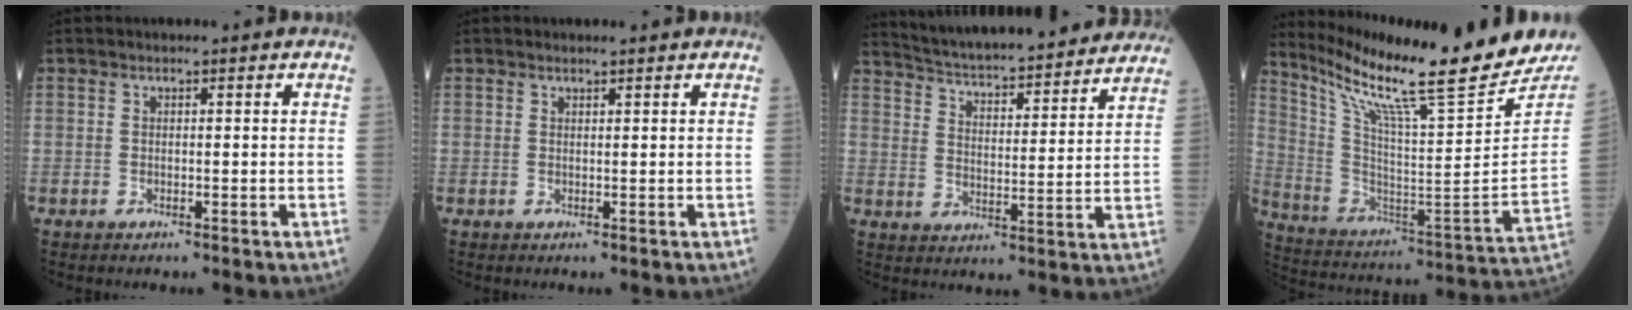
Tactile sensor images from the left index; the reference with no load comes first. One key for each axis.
{"total": 0.8, "fx": 0.7, "fy": 0.1, "fz": 0.2, "tx": -0.012, "ty": 0.001, "tz": 0.012}
{"total": 24.8, "fx": 22.9, "fy": 2.9, "fz": 9.2, "tx": -0.143, "ty": -0.016, "tz": 0.307}
{"total": 26.4, "fx": 22.3, "fy": 1.0, "fz": 14.1, "tx": -0.250, "ty": -0.078, "tz": 0.336}